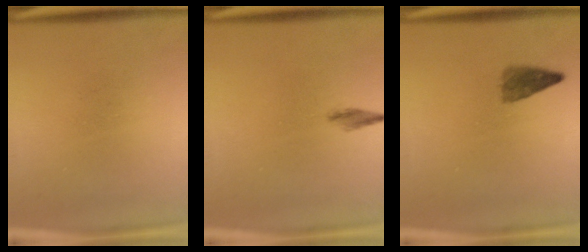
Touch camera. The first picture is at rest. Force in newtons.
{"total": 1.3}
{"total": 2.4}